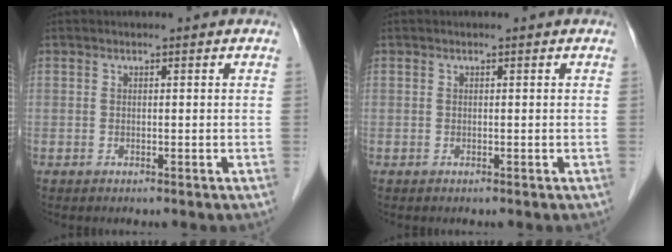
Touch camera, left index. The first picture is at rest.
{"total": 0.0}